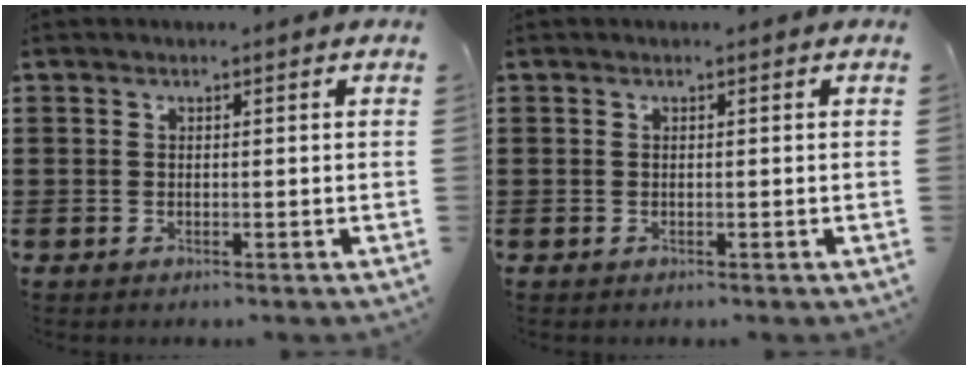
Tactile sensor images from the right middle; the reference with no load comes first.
{"total": 0.0}